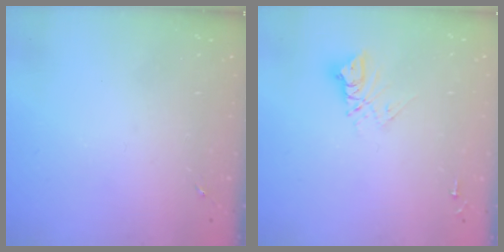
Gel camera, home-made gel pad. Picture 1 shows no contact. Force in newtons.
{"total": 9.3, "press": 9.3, "slide": 0.8}